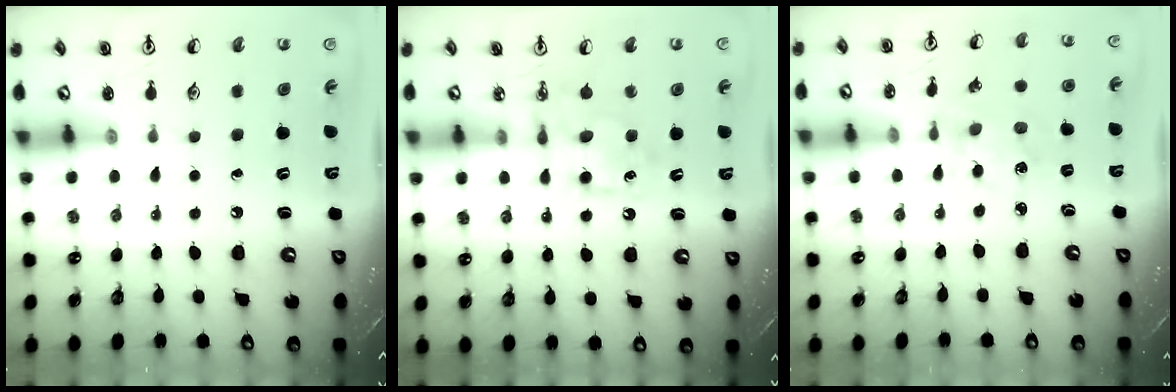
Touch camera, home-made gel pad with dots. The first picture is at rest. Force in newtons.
{"total": 8.1, "press": 8.1, "slide": 0.3}
{"total": 2.0, "press": 2.0, "slide": 0.5}